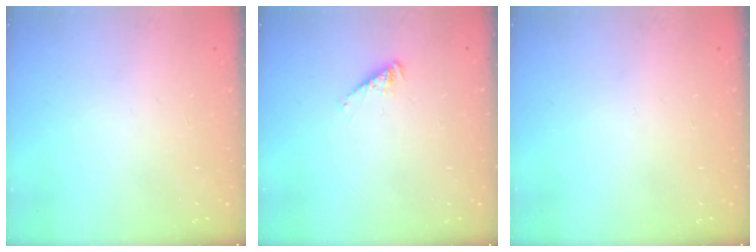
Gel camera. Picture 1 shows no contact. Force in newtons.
{"total": 1.5, "press": 1.5, "slide": 0.3}
{"total": 0.0}